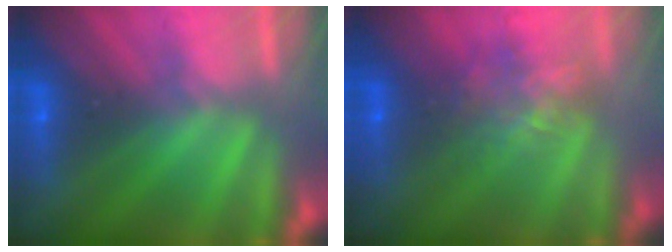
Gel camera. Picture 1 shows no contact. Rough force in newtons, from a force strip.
{"total": 4.4}